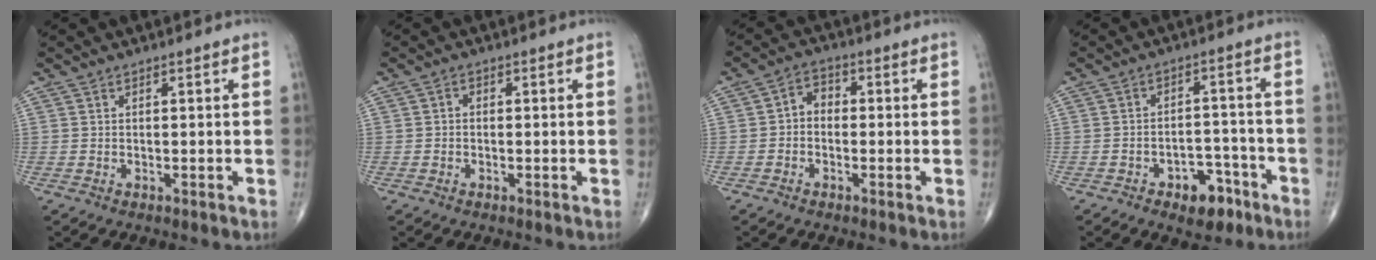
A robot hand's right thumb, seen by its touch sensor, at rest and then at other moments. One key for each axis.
{"total": 1.1, "fx": -0.2, "fy": 0.8, "fz": 0.6, "tx": -0.005, "ty": 0.003, "tz": -0.007}
{"total": 3.9, "fx": -0.6, "fy": 3.1, "fz": 2.4, "tx": -0.025, "ty": 0.018, "tz": -0.025}
{"total": 7.6, "fx": -4.4, "fy": 4.5, "fz": 4.2, "tx": -0.030, "ty": 0.039, "tz": -0.061}